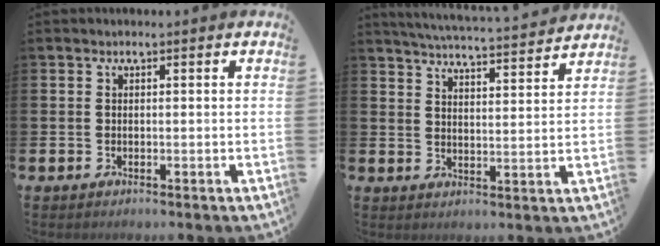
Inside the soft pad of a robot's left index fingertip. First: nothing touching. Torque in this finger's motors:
{"motor_torque": [0.50, -0.48, 0.27, 0.03]}